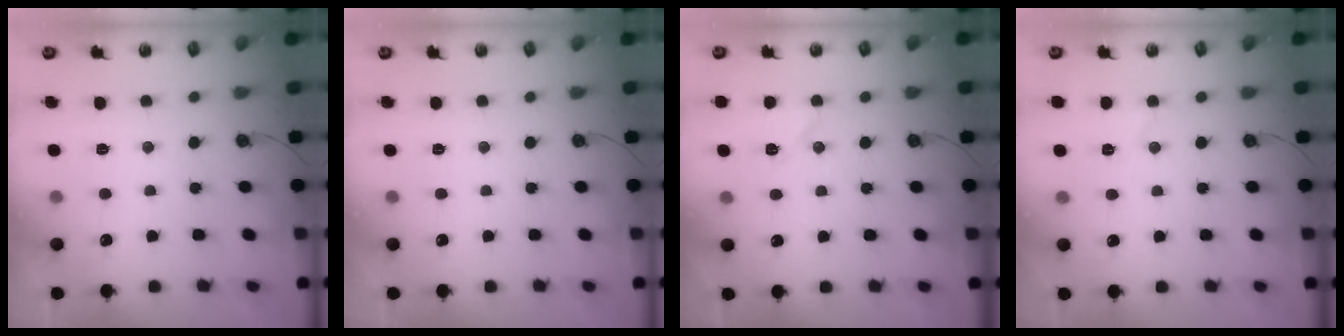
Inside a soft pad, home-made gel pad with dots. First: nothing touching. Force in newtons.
{"total": 0.0}
{"total": 7.2, "press": 6.9, "slide": 2.0}
{"total": 4.9, "press": 4.6, "slide": 1.7}